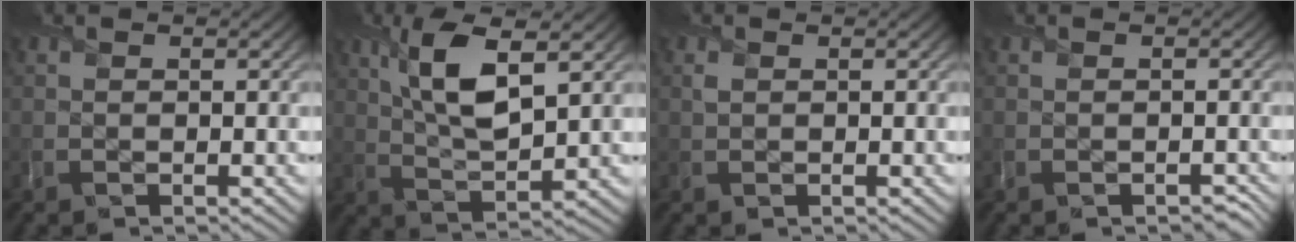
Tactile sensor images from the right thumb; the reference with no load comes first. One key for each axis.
{"total": 8.9, "fx": 3.7, "fy": 3.0, "fz": 7.4, "tx": -0.155, "ty": 0.005, "tz": 0.070}
{"total": 0.6, "fx": 0.3, "fy": 0.4, "fz": 0.3, "tx": -0.011, "ty": -0.002, "tz": 0.008}
{"total": 0.9, "fx": -0.8, "fy": 0.3, "fz": 0.3, "tx": -0.001, "ty": -0.006, "tz": -0.009}